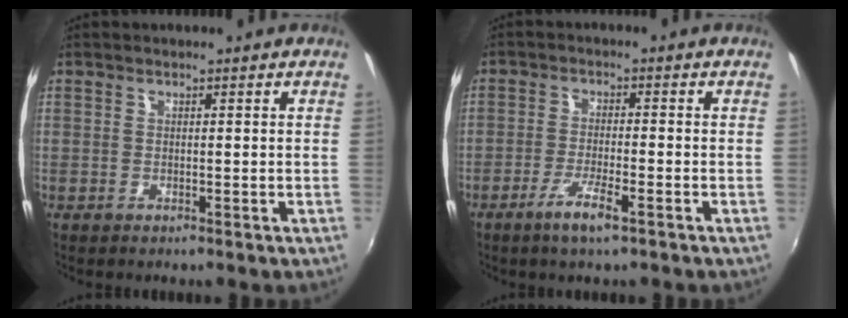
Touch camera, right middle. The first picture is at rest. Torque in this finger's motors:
{"motor_torque": [0.22, -0.25, 0.08, 0.03]}